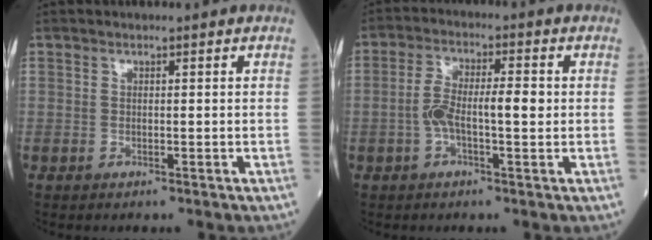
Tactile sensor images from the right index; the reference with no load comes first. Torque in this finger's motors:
{"motor_torque": [0.14, -0.08, 0.15, 0.06]}